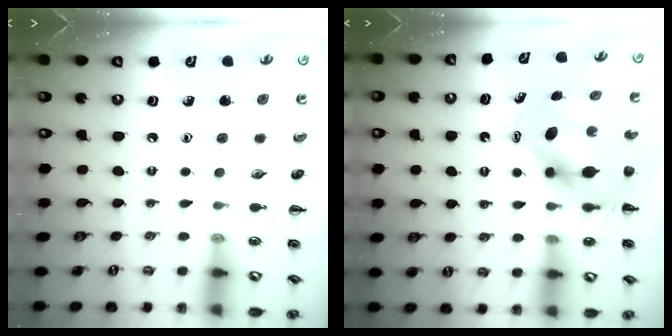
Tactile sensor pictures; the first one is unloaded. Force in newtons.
{"total": 6.6, "press": 6.5, "slide": 1.3}